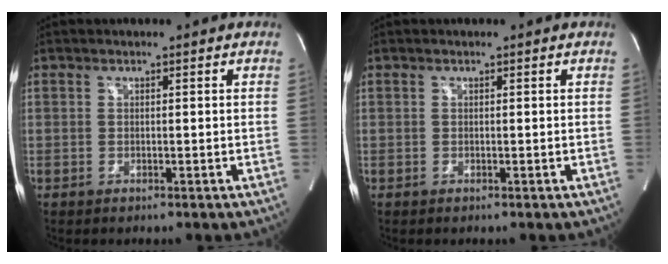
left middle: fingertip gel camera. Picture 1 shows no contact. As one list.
[{"total": 0.0}]